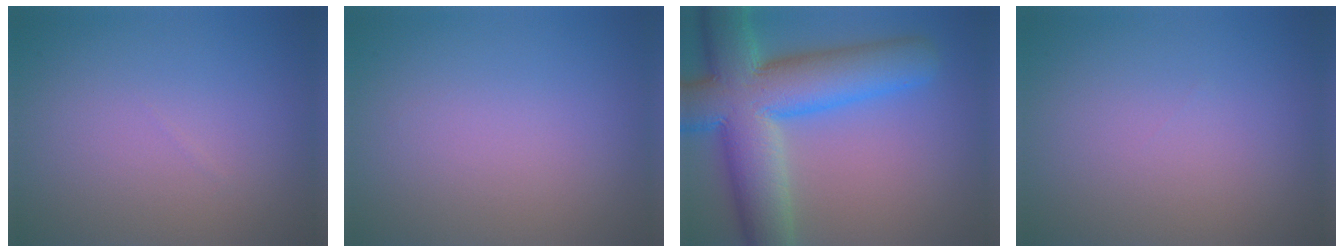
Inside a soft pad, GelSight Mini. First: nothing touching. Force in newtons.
{"total": 0.0}
{"total": 12.7, "press": 12.7, "slide": 0.5}
{"total": 0.0}